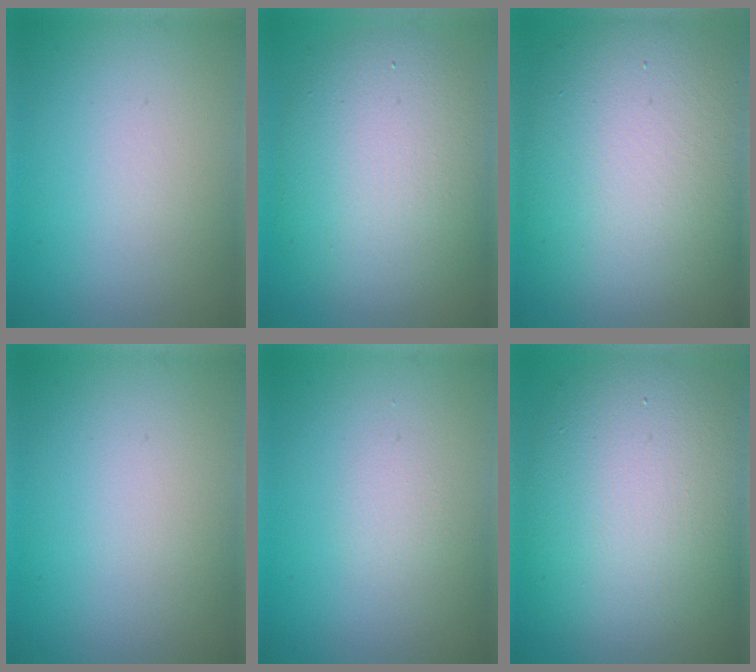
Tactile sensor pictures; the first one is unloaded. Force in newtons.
{"total": 9.2, "press": 9.2, "slide": 0.4}
{"total": 13.8, "press": 13.8, "slide": 1.0}
{"total": 0.0}
{"total": 0.7, "press": 0.7, "slide": 0.0}
{"total": 12.9, "press": 12.9, "slide": 0.6}